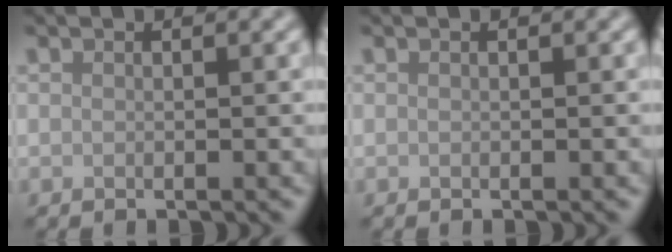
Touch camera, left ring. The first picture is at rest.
{"total": 0.0}